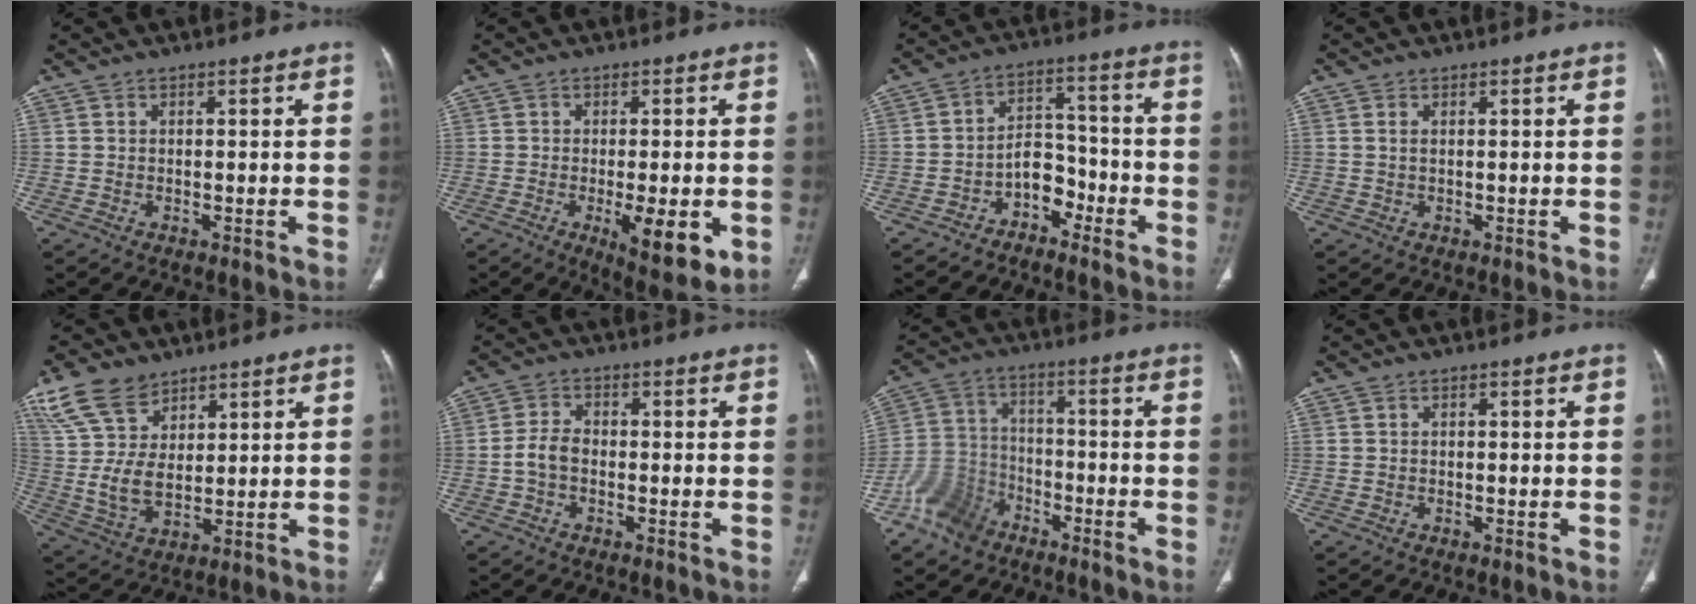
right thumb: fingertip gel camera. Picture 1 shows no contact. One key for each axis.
{"total": 10.1, "fx": -2.7, "fy": 3.2, "fz": 9.2, "tx": -0.122, "ty": -0.021, "tz": -0.033}
{"total": 6.4, "fx": -4.0, "fy": 4.3, "fz": 2.4, "tx": -0.010, "ty": 0.059, "tz": -0.073}
{"total": 0.8, "fx": 0.3, "fy": 0.3, "fz": 0.7, "tx": -0.019, "ty": 0.004, "tz": 0.008}
{"total": 12.8, "fx": 7.7, "fy": 7.4, "fz": 7.0, "tx": -0.121, "ty": -0.030, "tz": 0.166}
{"total": 3.7, "fx": -1.0, "fy": 2.4, "fz": 2.6, "tx": -0.052, "ty": 0.014, "tz": -0.024}
{"total": 10.1, "fx": -6.6, "fy": 6.9, "fz": 3.3, "tx": -0.056, "ty": 0.044, "tz": -0.132}
{"total": 0.0}